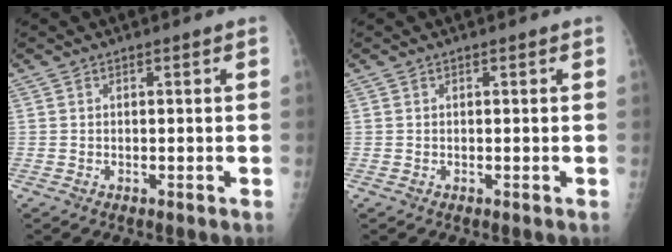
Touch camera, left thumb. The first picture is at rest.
{"total": 0.0}